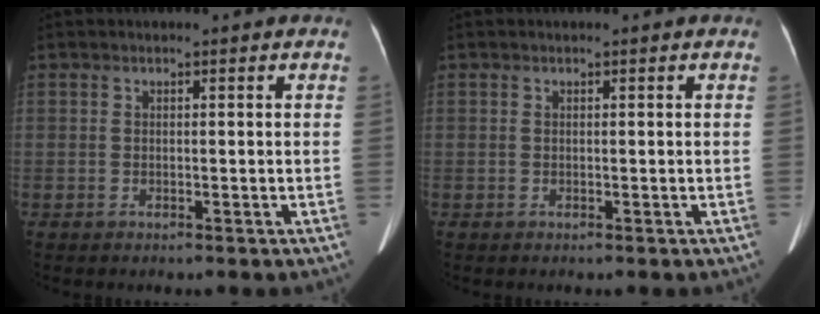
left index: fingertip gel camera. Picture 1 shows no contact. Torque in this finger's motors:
{"motor_torque": [-0.12, 0.13, -0.07, -0.01]}